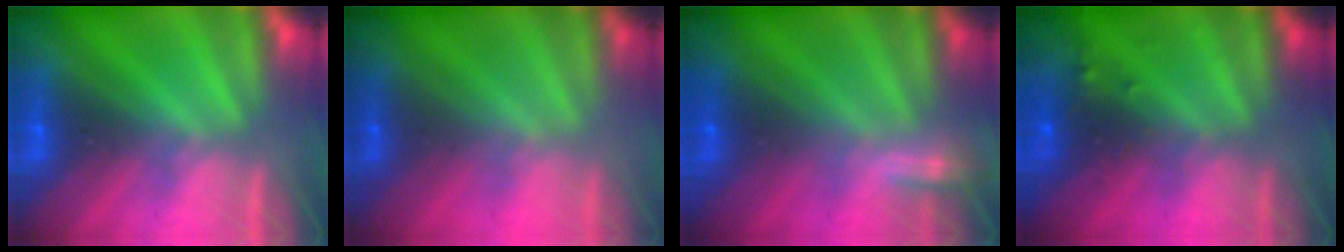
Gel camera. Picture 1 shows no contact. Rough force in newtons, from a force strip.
{"total": 1.7}
{"total": 2.0}
{"total": 7.6}